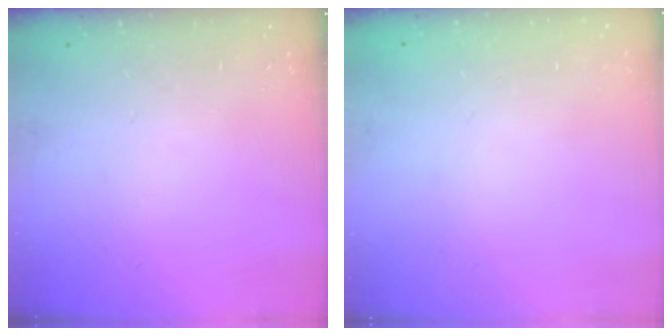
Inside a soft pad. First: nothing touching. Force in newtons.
{"total": 1.8, "press": 1.8, "slide": 0.2}